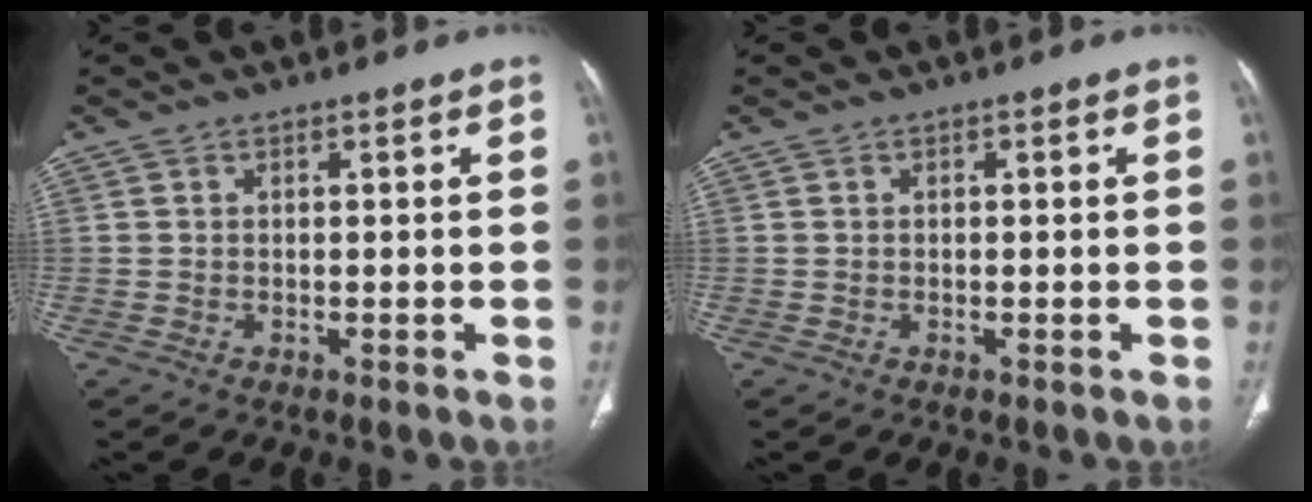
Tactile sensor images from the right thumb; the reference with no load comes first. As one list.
[{"total": 0.0}]